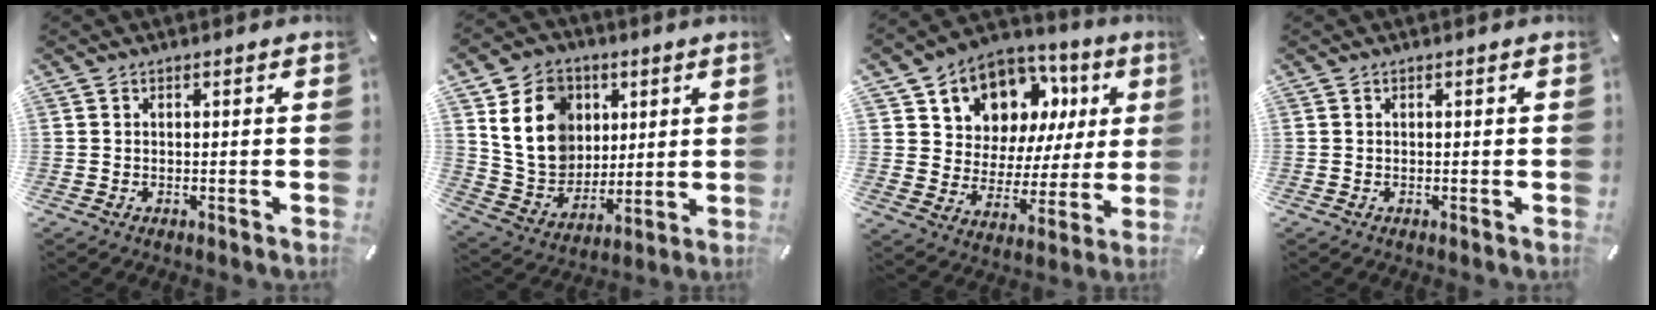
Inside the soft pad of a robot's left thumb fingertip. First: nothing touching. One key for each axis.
{"total": 16.4, "fx": 4.6, "fy": 13.9, "fz": 7.5, "tx": -0.149, "ty": -0.003, "tz": 0.092}
{"total": 10.5, "fx": 6.6, "fy": 7.9, "fz": 1.9, "tx": -0.045, "ty": -0.065, "tz": 0.122}
{"total": 0.0}